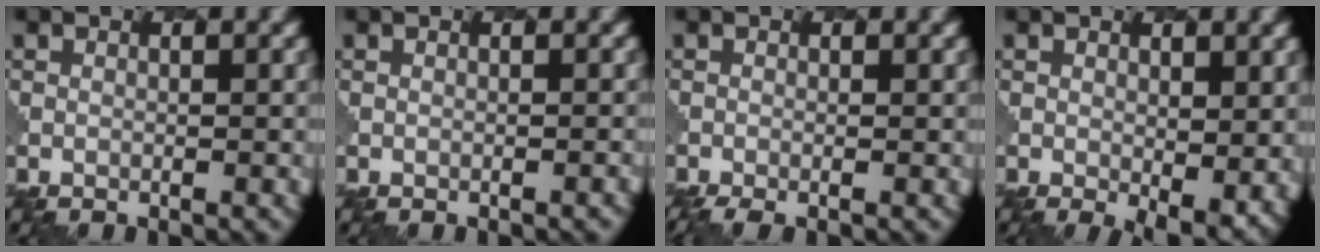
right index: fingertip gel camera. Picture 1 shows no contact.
{"total": 0.6, "force": [-0.4, 0.2, 0.4], "torque": [0.007, 0.003, -0.005]}
{"total": 2.5, "force": [-1.5, 0.7, 1.8], "torque": [-0.018, -0.002, -0.021]}
{"total": 3.2, "force": [0.3, 1.5, 2.8], "torque": [-0.040, -0.016, 0.013]}